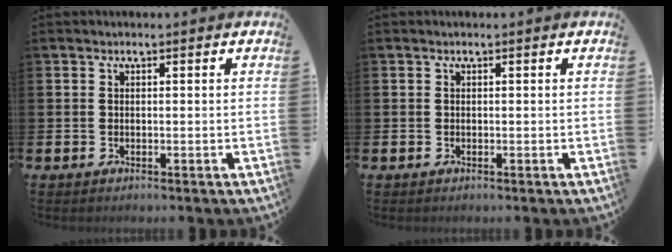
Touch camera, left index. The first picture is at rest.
{"total": 0.0}